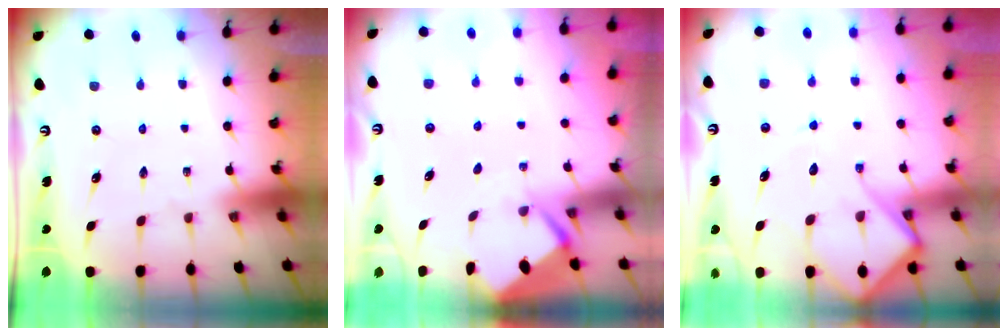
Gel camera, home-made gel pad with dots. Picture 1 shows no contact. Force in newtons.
{"total": 2.5, "press": 2.5, "slide": 0.4}
{"total": 10.5, "press": 10.5, "slide": 1.2}